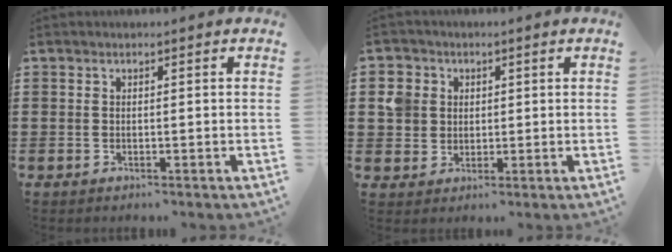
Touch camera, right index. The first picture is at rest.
{"total": 5.0, "force": [1.2, 4.6, 1.3], "torque": [-0.052, 0.015, 0.020]}